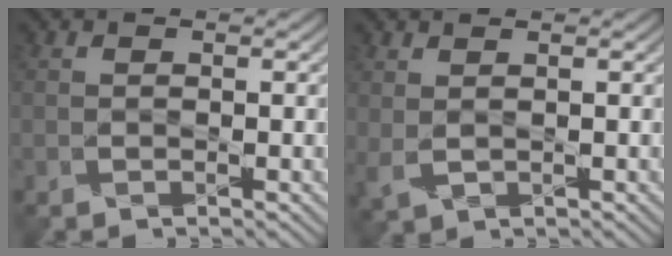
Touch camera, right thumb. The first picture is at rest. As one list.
[{"total": 1.9, "force": [1.0, 0.7, 1.5], "torque": [-0.044, -0.001, 0.025]}]